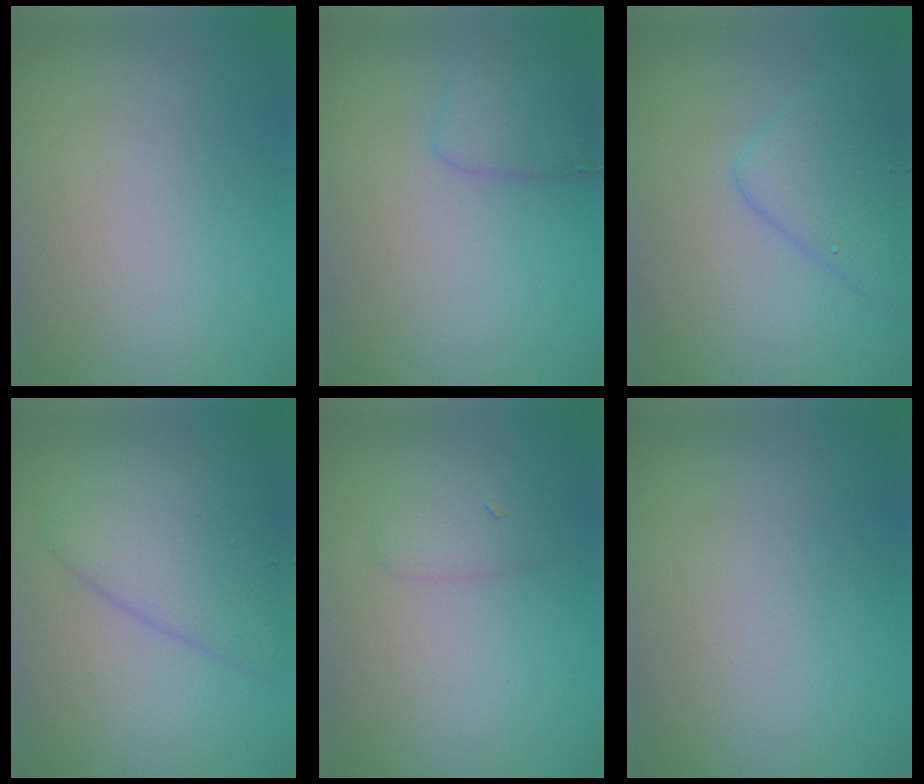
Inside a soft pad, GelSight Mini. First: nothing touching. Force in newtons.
{"total": 2.2, "press": 2.2, "slide": 0.1}
{"total": 3.9, "press": 3.9, "slide": 0.1}
{"total": 5.1, "press": 5.1, "slide": 0.3}
{"total": 1.5, "press": 1.5, "slide": 0.1}
{"total": 0.0}